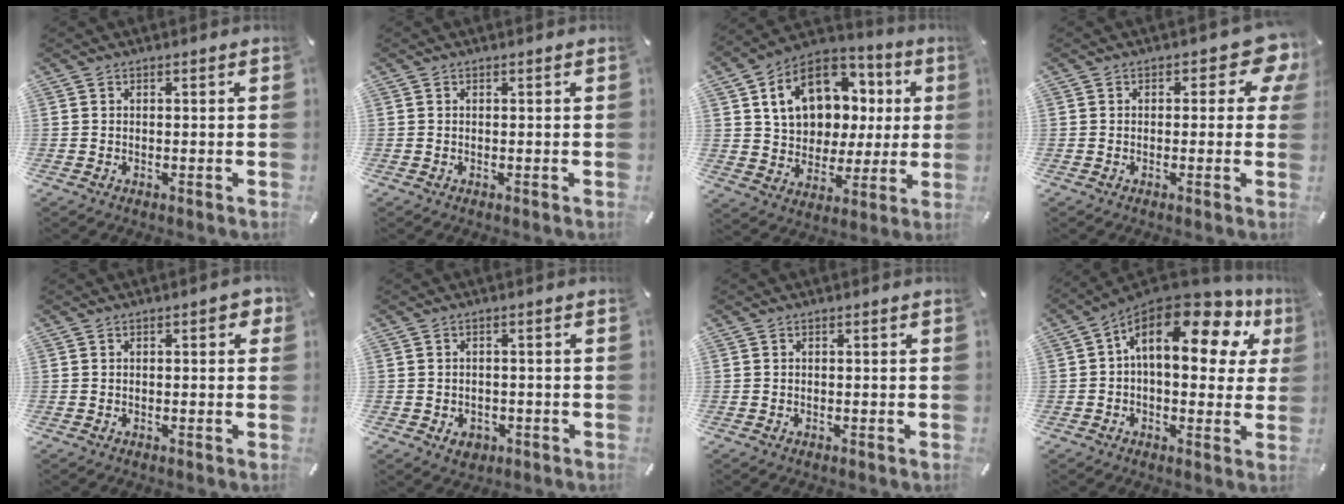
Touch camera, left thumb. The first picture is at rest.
{"total": 0.0}
{"total": 16.4, "force": [5.7, 12.6, 8.8], "torque": [-0.161, -0.018, 0.111]}
{"total": 7.3, "force": [2.3, 3.9, 5.7], "torque": [-0.064, -0.009, 0.034]}
{"total": 2.9, "force": [0.5, 1.3, 2.5], "torque": [-0.034, 0.002, 0.004]}
{"total": 3.4, "force": [-1.4, 2.8, 1.3], "torque": [-0.012, 0.003, -0.025]}
{"total": 0.0}
{"total": 19.5, "force": [7.1, 9.7, 15.3], "torque": [-0.237, -0.039, 0.112]}